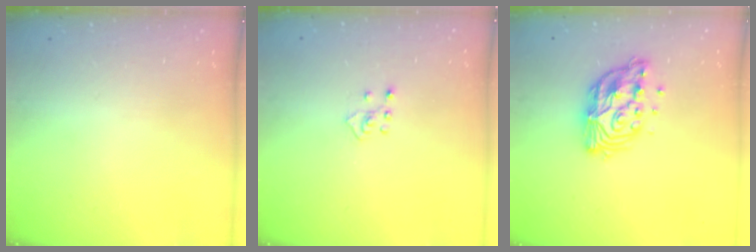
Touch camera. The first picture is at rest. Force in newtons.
{"total": 2.3, "press": 2.3, "slide": 0.5}
{"total": 12.7, "press": 12.6, "slide": 1.0}